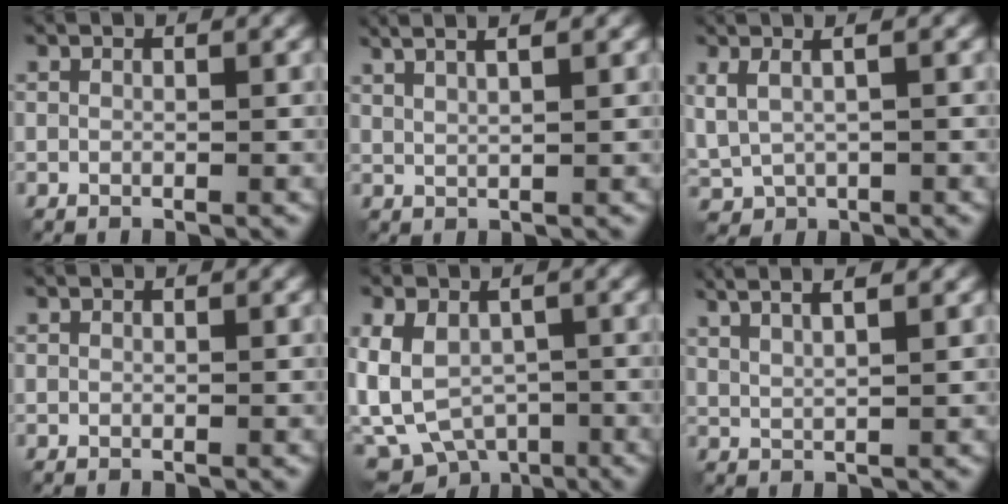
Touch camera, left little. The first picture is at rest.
{"total": 5.5, "force": [3.2, 1.9, 4.0], "torque": [-0.048, 0.033, 0.027]}
{"total": 2.8, "force": [1.2, 1.0, 2.3], "torque": [-0.061, 0.002, 0.033]}
{"total": 0.0}
{"total": 7.3, "force": [-2.7, 5.3, 4.2], "torque": [-0.084, -0.013, -0.052]}
{"total": 6.6, "force": [4.0, 2.2, 4.7], "torque": [-0.061, 0.035, 0.041]}